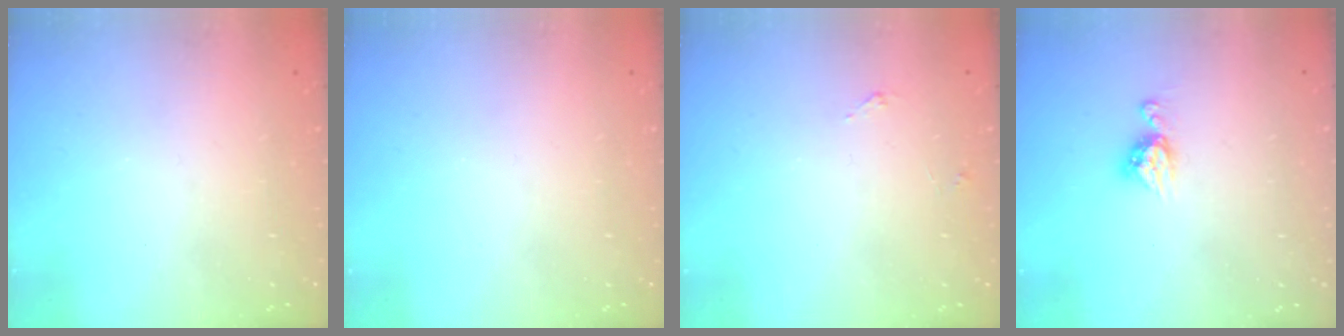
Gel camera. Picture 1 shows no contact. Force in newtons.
{"total": 0.0}
{"total": 3.1, "press": 3.1, "slide": 0.4}
{"total": 7.3, "press": 7.2, "slide": 0.7}